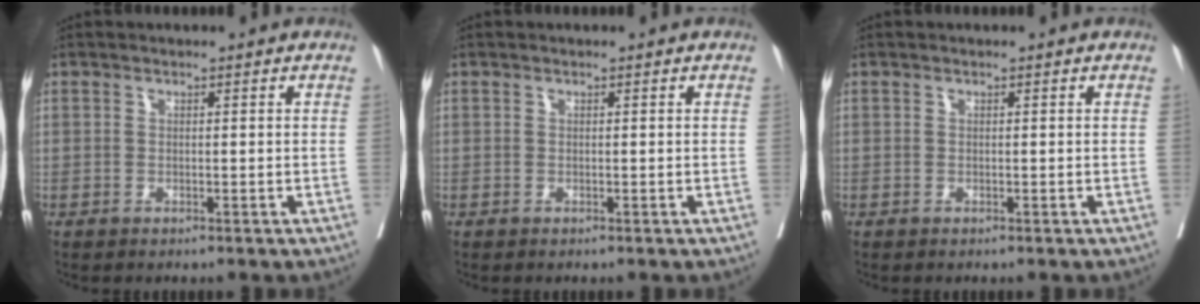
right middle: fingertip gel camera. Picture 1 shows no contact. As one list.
[{"total": 0.0}, {"total": 0.0}]